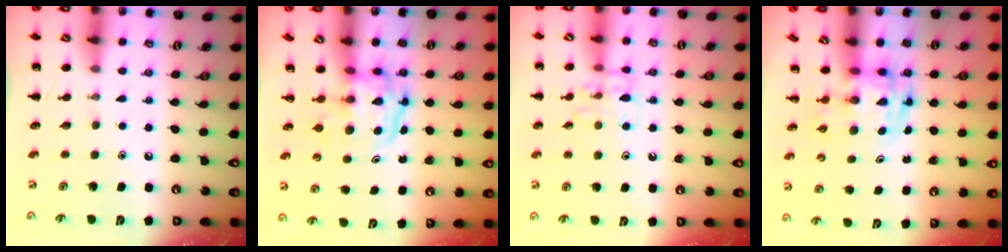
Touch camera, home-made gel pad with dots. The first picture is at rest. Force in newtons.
{"total": 3.7, "press": 3.7, "slide": 0.6}
{"total": 9.8, "press": 9.8, "slide": 0.6}
{"total": 3.6, "press": 3.5, "slide": 0.6}